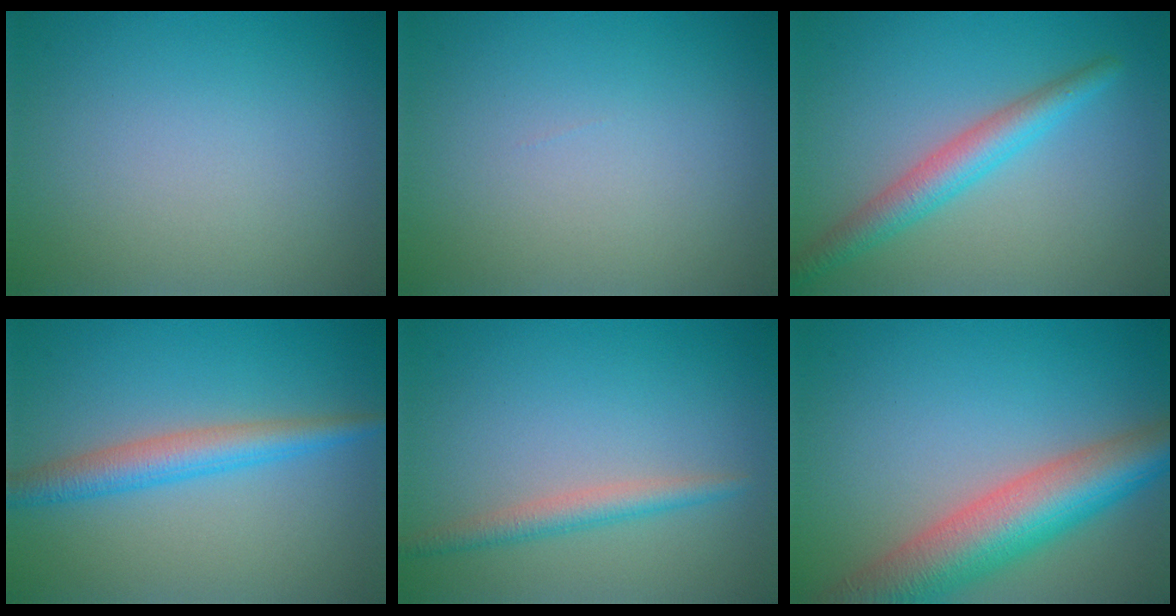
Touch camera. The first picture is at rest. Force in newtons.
{"total": 0.0}
{"total": 3.7, "press": 3.7, "slide": 0.1}
{"total": 3.7, "press": 3.7, "slide": 0.0}
{"total": 2.3, "press": 2.3, "slide": 0.1}
{"total": 9.3, "press": 9.3, "slide": 0.3}